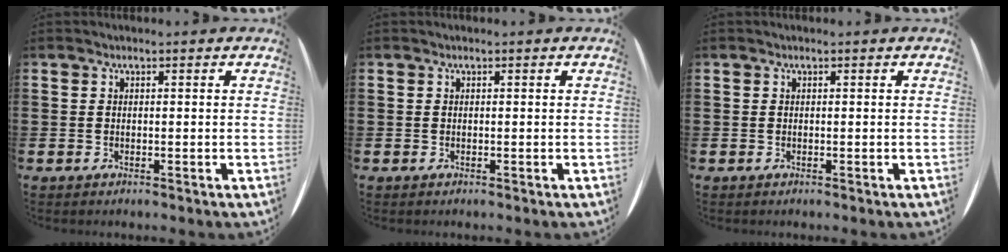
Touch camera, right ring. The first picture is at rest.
{"total": 0.0}
{"total": 0.0}